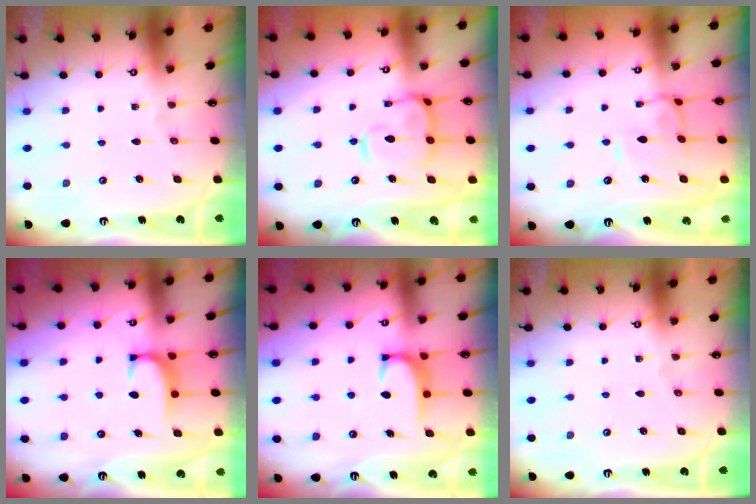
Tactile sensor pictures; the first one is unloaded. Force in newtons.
{"total": 9.3, "press": 9.2, "slide": 1.2}
{"total": 0.7, "press": 0.4, "slide": 0.5}
{"total": 1.8, "press": 1.8, "slide": 0.4}
{"total": 2.8, "press": 2.7, "slide": 0.4}
{"total": 0.0}